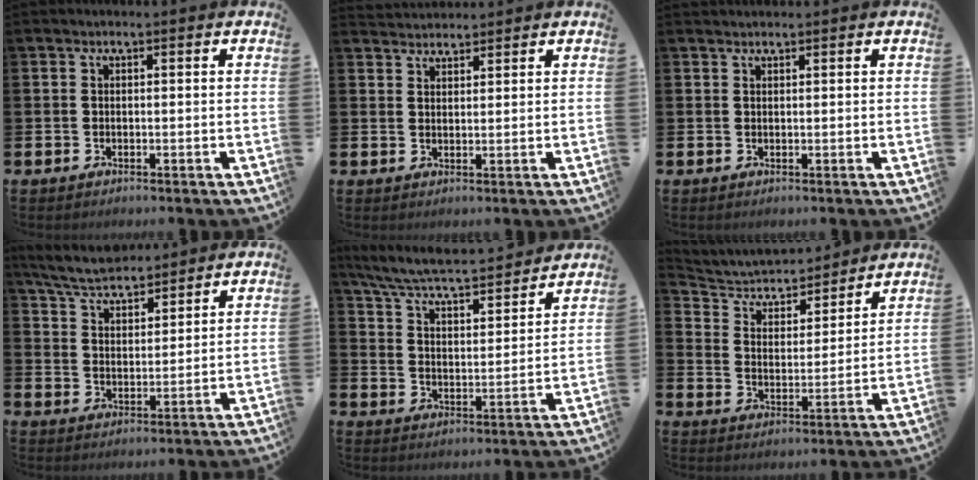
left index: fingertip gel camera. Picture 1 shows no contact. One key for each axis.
{"total": 2.5, "fx": 2.4, "fy": 0.6, "fz": -0.2, "tx": -0.001, "ty": -0.009, "tz": 0.045}
{"total": 0.8, "fx": 0.8, "fy": 0.1, "fz": 0.0, "tx": 0.010, "ty": -0.003, "tz": 0.012}
{"total": 6.1, "fx": 5.9, "fy": 1.0, "fz": 1.4, "tx": -0.054, "ty": -0.026, "tz": 0.107}
{"total": 6.7, "fx": 6.3, "fy": 0.7, "fz": 2.1, "tx": -0.073, "ty": -0.052, "tz": 0.104}
{"total": 5.0, "fx": 4.7, "fy": 1.6, "fz": 0.7, "tx": -0.046, "ty": -0.040, "tz": 0.075}